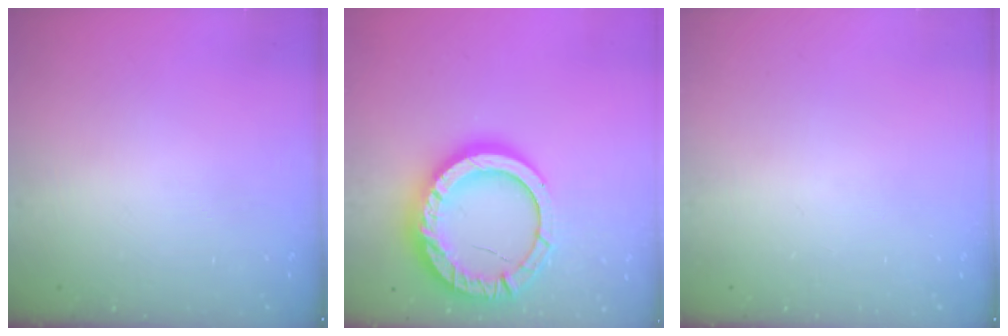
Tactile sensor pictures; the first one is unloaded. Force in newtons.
{"total": 24.5, "press": 24.4, "slide": 2.2}
{"total": 0.0}